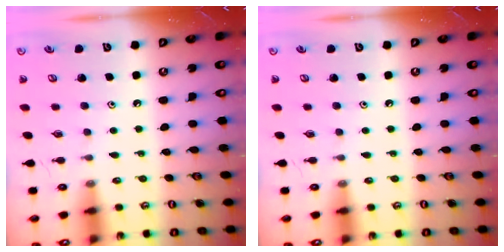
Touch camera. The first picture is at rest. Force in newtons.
{"total": 0.0}